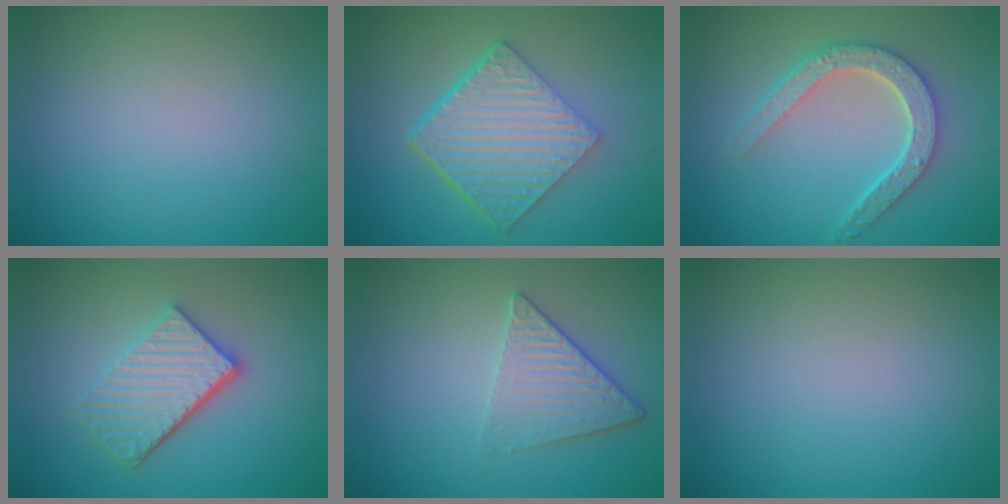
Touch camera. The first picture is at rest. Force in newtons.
{"total": 7.0, "press": 4.6, "slide": 5.2}
{"total": 4.7, "press": 3.7, "slide": 2.9}
{"total": 4.7, "press": 3.5, "slide": 3.1}
{"total": 3.3, "press": 2.9, "slide": 1.6}
{"total": 0.0}